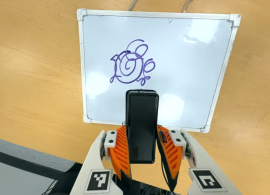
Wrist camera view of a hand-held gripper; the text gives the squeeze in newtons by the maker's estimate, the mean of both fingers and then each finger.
{"total": 4.1, "left": 2.6, "right": 5.6}